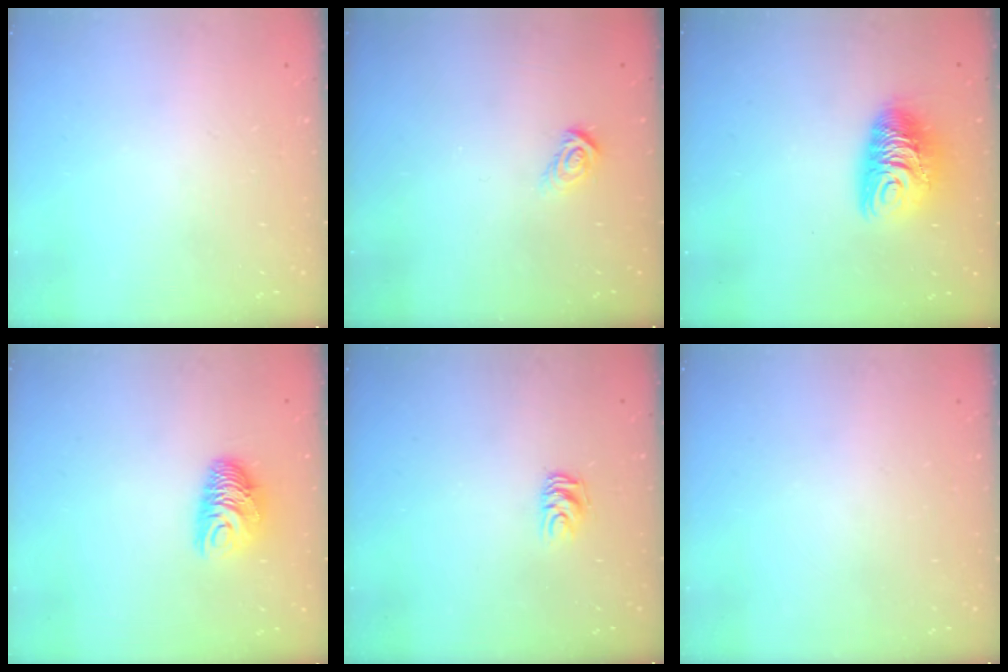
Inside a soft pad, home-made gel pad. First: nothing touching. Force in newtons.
{"total": 5.0, "press": 4.9, "slide": 0.3}
{"total": 9.5, "press": 9.5, "slide": 1.0}
{"total": 9.4, "press": 9.3, "slide": 0.6}
{"total": 6.1, "press": 6.0, "slide": 0.8}
{"total": 0.0}